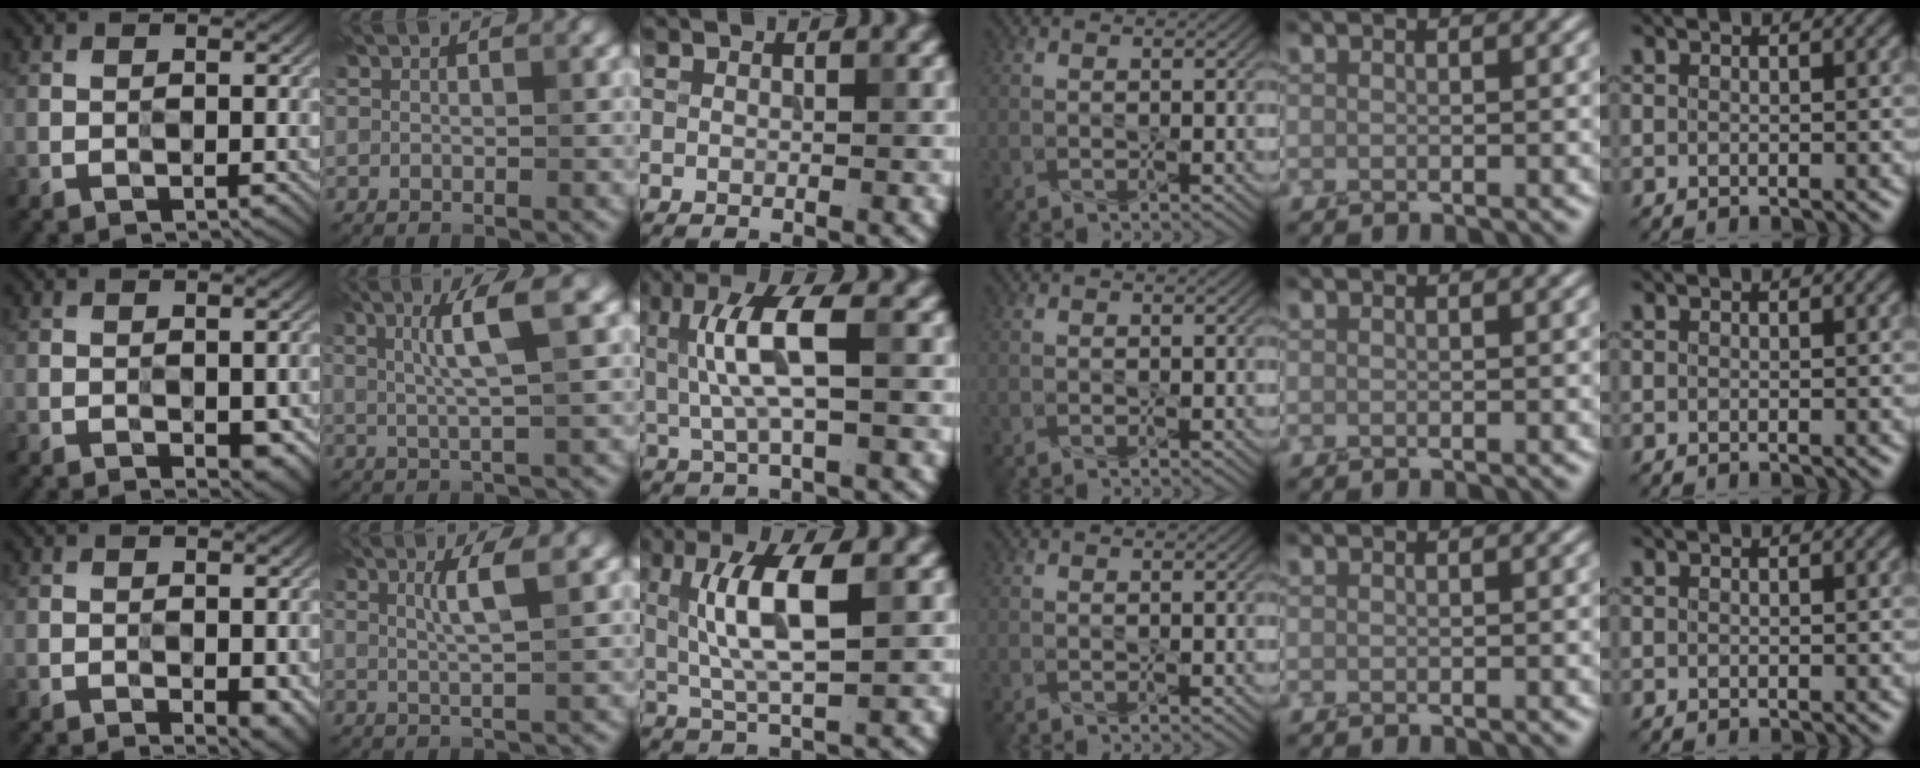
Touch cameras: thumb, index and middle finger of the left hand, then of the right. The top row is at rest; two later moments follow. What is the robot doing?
{"motion": "screw", "object": "mustard bottle"}